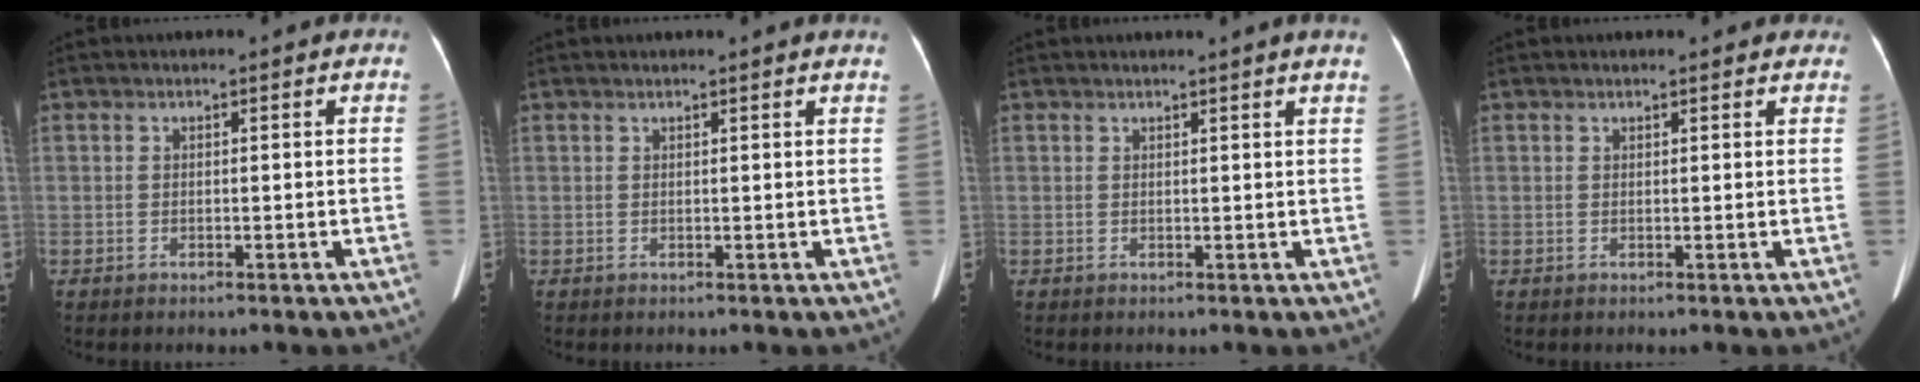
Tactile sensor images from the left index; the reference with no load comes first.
{"total": 2.3, "force": [2.1, -0.5, 0.8], "torque": [-0.020, 0.007, 0.024]}
{"total": 2.5, "force": [2.1, -0.8, 1.1], "torque": [-0.022, -0.006, 0.020]}
{"total": 4.0, "force": [3.5, 1.2, 1.5], "torque": [-0.016, 0.012, 0.029]}